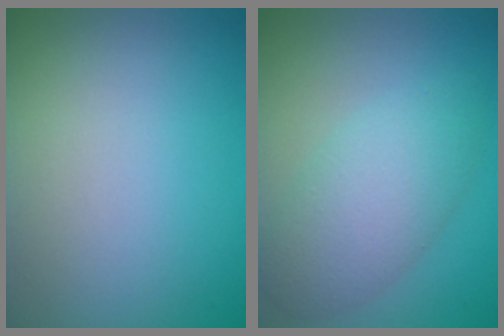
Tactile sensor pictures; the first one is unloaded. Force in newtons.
{"total": 5.1, "press": 5.1, "slide": 0.3}